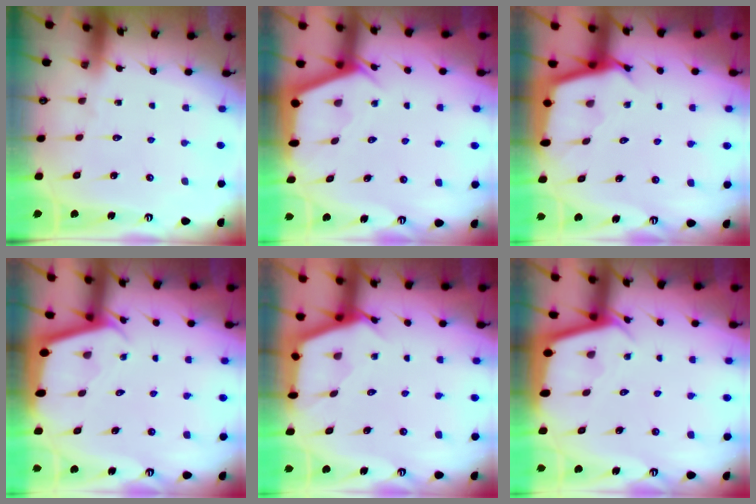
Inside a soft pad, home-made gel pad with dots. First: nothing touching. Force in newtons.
{"total": 2.8, "press": 2.8, "slide": 0.4}
{"total": 2.6, "press": 2.6, "slide": 0.1}
{"total": 1.7, "press": 1.7, "slide": 0.1}
{"total": 2.4, "press": 2.4, "slide": 0.2}
{"total": 2.3, "press": 2.3, "slide": 0.1}